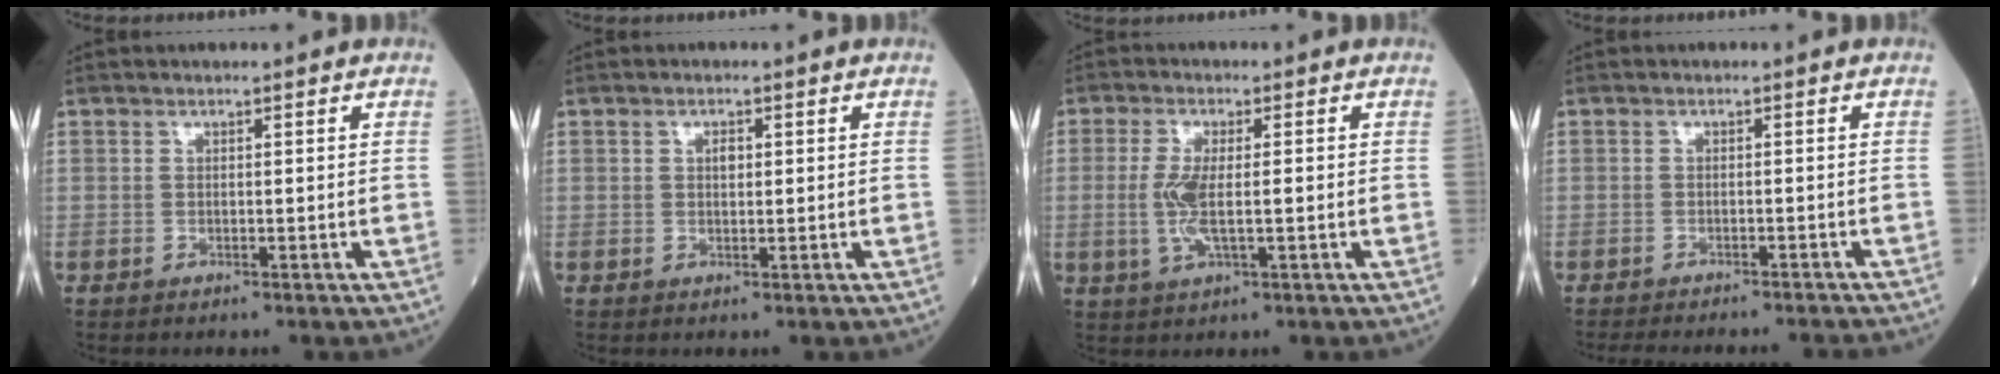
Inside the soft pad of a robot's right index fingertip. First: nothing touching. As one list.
[{"total": 1.4, "force": [0.4, 0.7, 1.1], "torque": [-0.019, 0.001, 0.006]}, {"total": 5.7, "force": [-0.5, 1.4, 5.5], "torque": [-0.123, -0.004, -0.012]}, {"total": 12.3, "force": [-11.5, 1.1, 4.2], "torque": [-0.060, -0.013, -0.139]}]